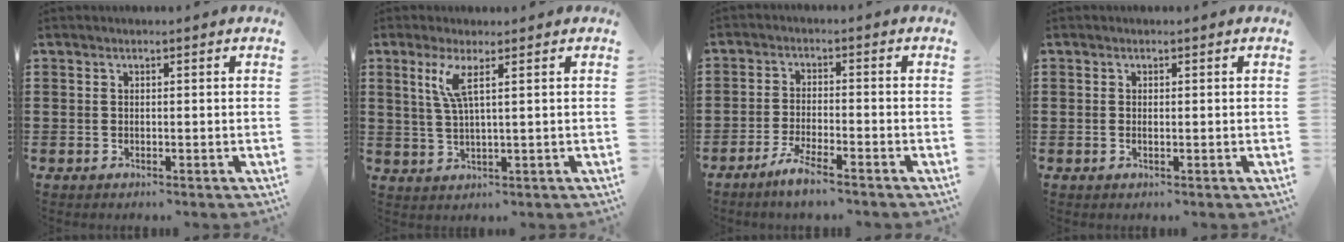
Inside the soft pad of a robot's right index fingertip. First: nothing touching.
{"total": 4.4, "force": [1.7, 0.3, 4.1], "torque": [-0.094, -0.004, 0.023]}
{"total": 4.0, "force": [-3.5, -0.2, 1.8], "torque": [-0.043, -0.006, -0.071]}
{"total": 0.0}